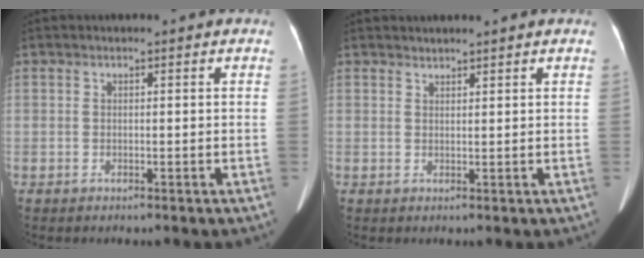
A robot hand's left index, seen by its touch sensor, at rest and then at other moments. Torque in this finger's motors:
{"motor_torque": [-0.96, 0.19, -1.02, -0.13]}